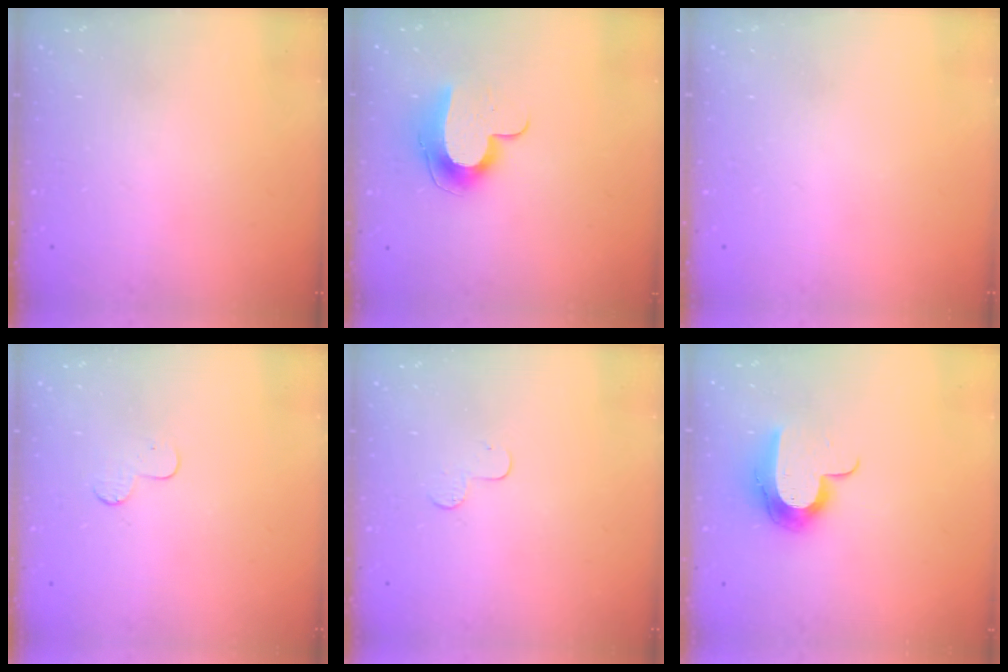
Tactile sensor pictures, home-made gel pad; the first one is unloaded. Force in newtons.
{"total": 10.2, "press": 10.2, "slide": 0.1}
{"total": 0.0}
{"total": 4.4, "press": 4.4, "slide": 0.4}
{"total": 3.9, "press": 3.9, "slide": 0.4}
{"total": 11.3, "press": 11.2, "slide": 0.7}